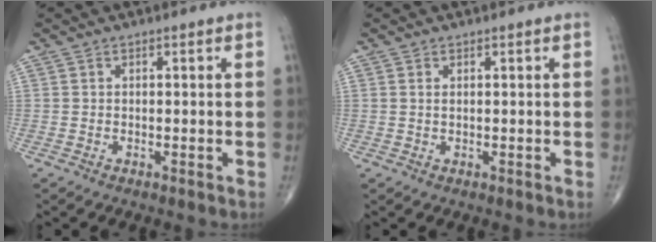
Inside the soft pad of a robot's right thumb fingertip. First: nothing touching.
{"total": 0.8, "force": [0.3, 0.3, 0.6], "torque": [-0.016, 0.001, 0.007]}